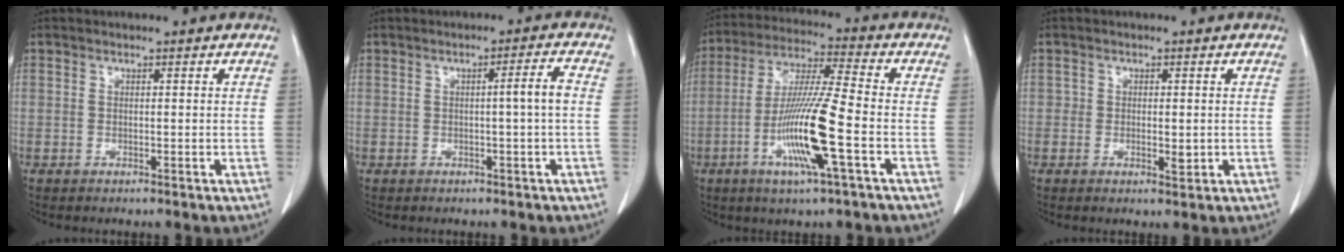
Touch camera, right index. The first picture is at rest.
{"total": 2.8, "force": [-0.1, -0.6, 2.7], "torque": [-0.038, 0.002, -0.001]}
{"total": 13.5, "force": [-4.2, -0.1, 12.9], "torque": [-0.258, -0.013, -0.085]}
{"total": 2.1, "force": [-0.2, 1.1, 1.7], "torque": [-0.020, -0.002, -0.002]}